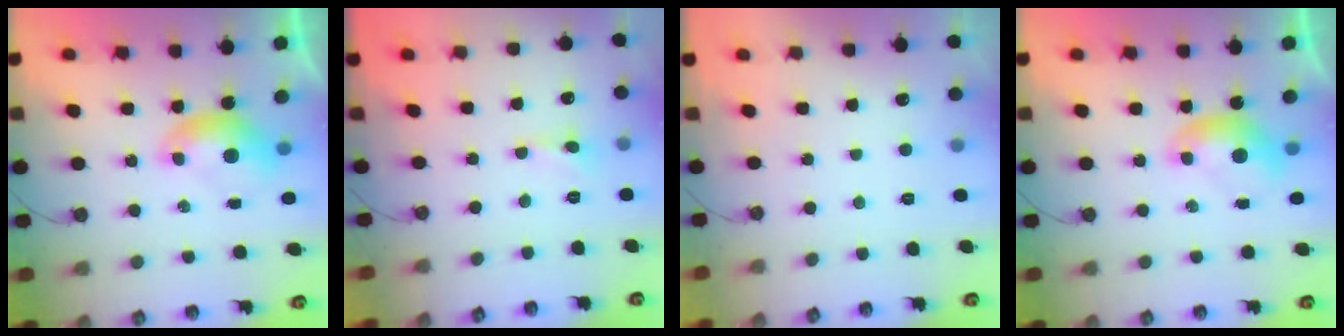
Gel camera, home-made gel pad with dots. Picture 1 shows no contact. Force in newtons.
{"total": 0.6, "press": 0.5, "slide": 0.3}
{"total": 2.8, "press": 2.7, "slide": 0.3}
{"total": 0.0}